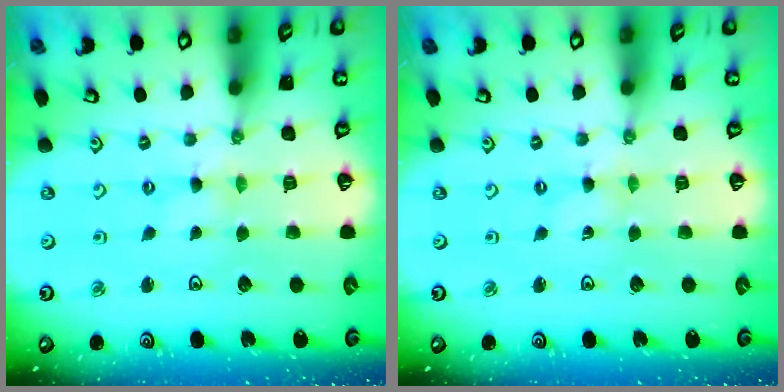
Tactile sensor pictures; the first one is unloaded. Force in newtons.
{"total": 0.0}